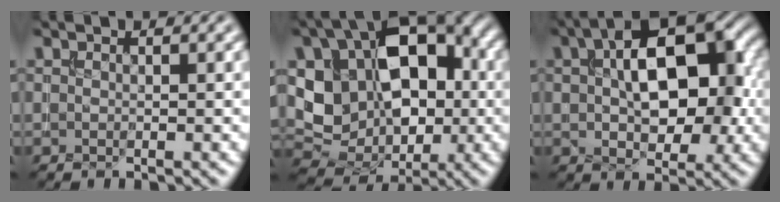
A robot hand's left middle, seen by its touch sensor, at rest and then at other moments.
{"total": 12.6, "force": [0.9, 9.0, 8.8], "torque": [-0.136, -0.004, 0.022]}
{"total": 10.9, "force": [1.7, 6.2, 8.8], "torque": [-0.129, 0.015, 0.020]}